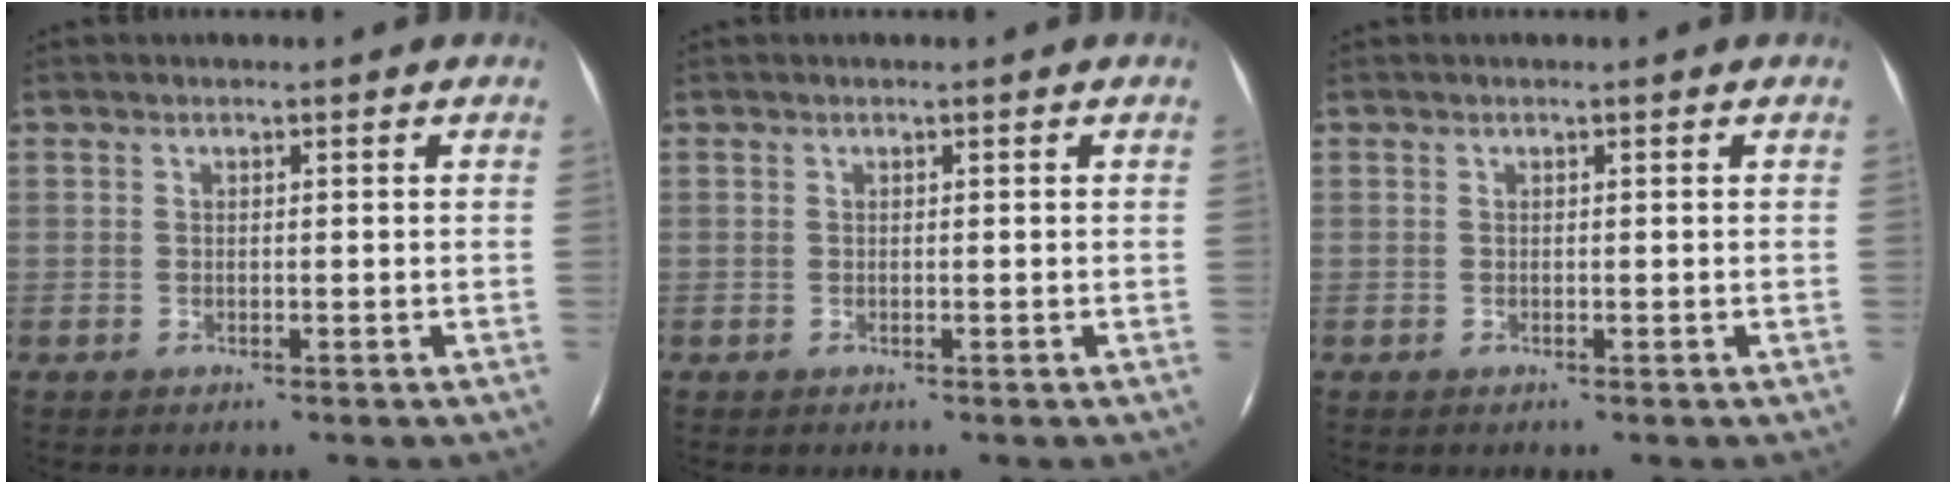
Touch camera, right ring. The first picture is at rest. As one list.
[{"total": 0.0}, {"total": 0.0}]